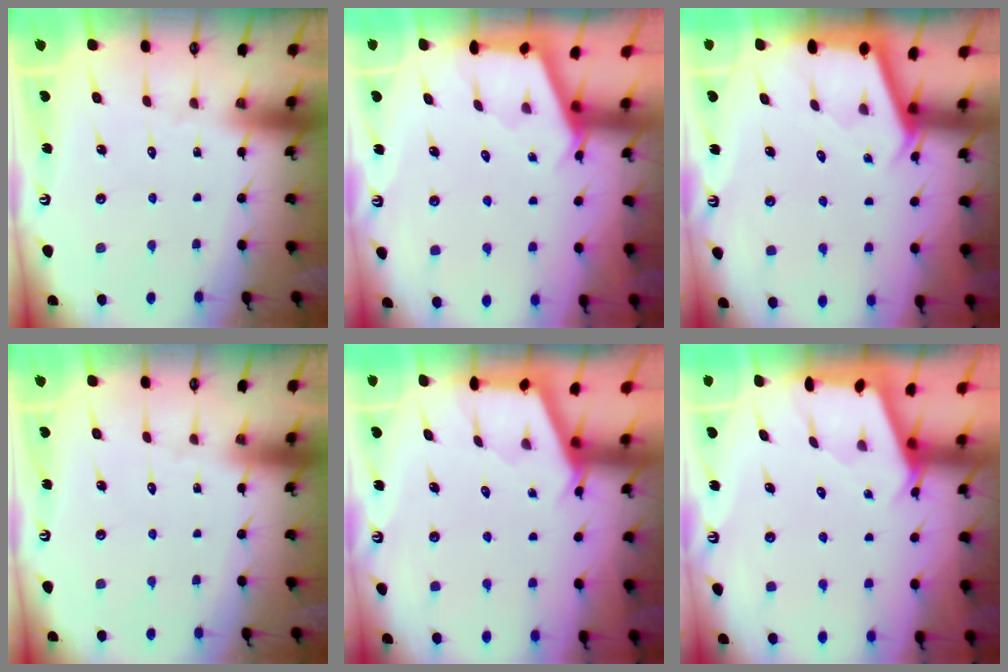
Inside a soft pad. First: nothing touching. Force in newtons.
{"total": 2.7, "press": 2.7, "slide": 0.3}
{"total": 2.6, "press": 2.6, "slide": 0.2}
{"total": 0.0}
{"total": 2.8, "press": 2.8, "slide": 0.3}
{"total": 2.5, "press": 2.5, "slide": 0.3}